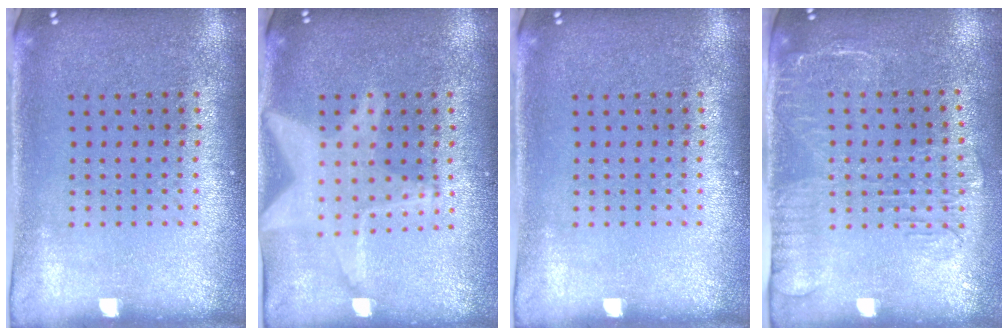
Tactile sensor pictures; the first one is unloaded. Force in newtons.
{"total": 2.9, "press": 2.9, "slide": 0.2}
{"total": 0.0}
{"total": 1.8, "press": 1.5, "slide": 0.9}